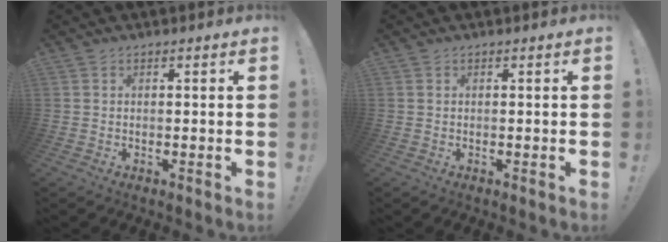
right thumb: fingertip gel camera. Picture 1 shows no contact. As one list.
[{"total": 0.0}]